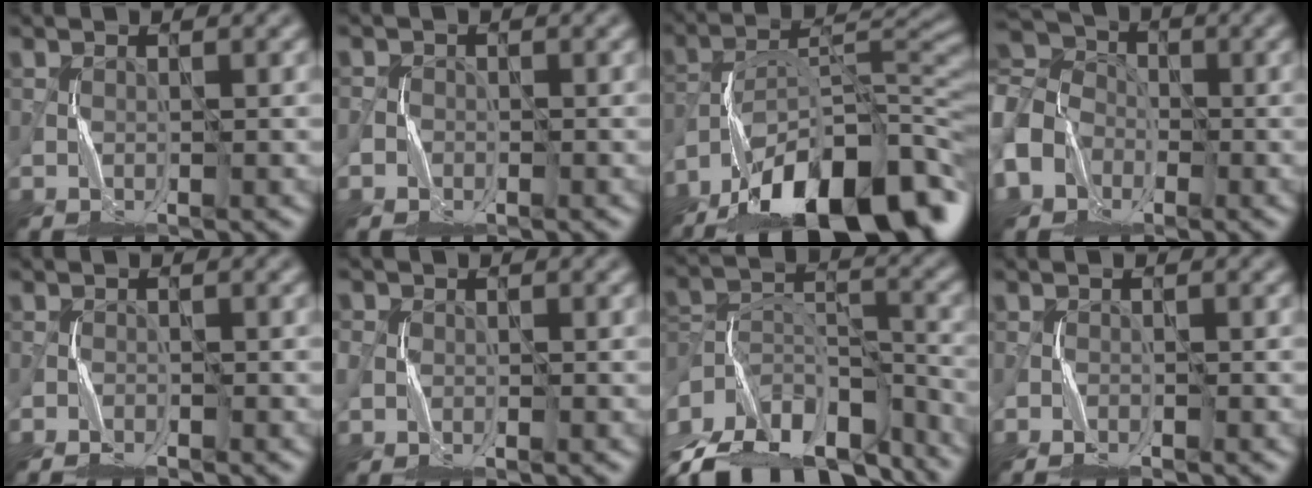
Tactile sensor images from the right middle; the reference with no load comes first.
{"total": 0.9, "force": [-0.4, 0.8, -0.3], "torque": [0.014, 0.002, -0.010]}
{"total": 16.2, "force": [-11.0, 5.8, 10.4], "torque": [-0.197, 0.018, -0.188]}
{"total": 7.5, "force": [-2.0, 6.4, 3.3], "torque": [-0.079, 0.006, -0.056]}
{"total": 2.1, "force": [-2.0, 0.2, 0.6], "torque": [-0.021, -0.011, -0.042]}
{"total": 1.6, "force": [-0.4, 1.5, 0.4], "torque": [0.006, -0.001, -0.006]}
{"total": 16.4, "force": [-11.3, 8.9, 7.8], "torque": [-0.163, -0.005, -0.166]}
{"total": 1.8, "force": [-1.8, 0.1, 0.5], "torque": [-0.019, -0.005, -0.037]}